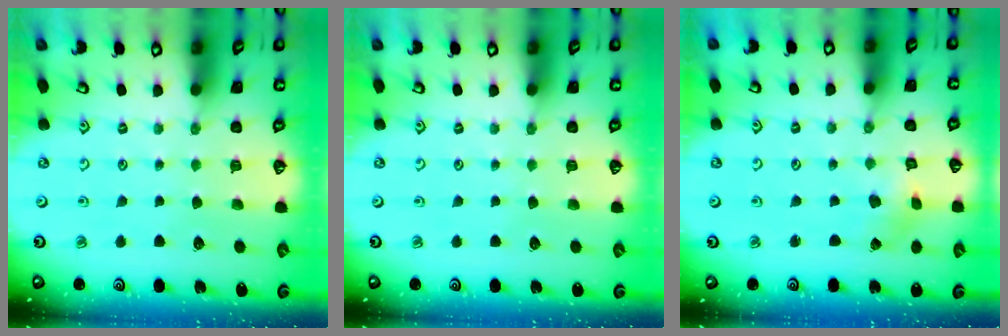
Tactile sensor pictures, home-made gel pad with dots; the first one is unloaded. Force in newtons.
{"total": 0.0}
{"total": 1.4, "press": 1.4, "slide": 0.2}